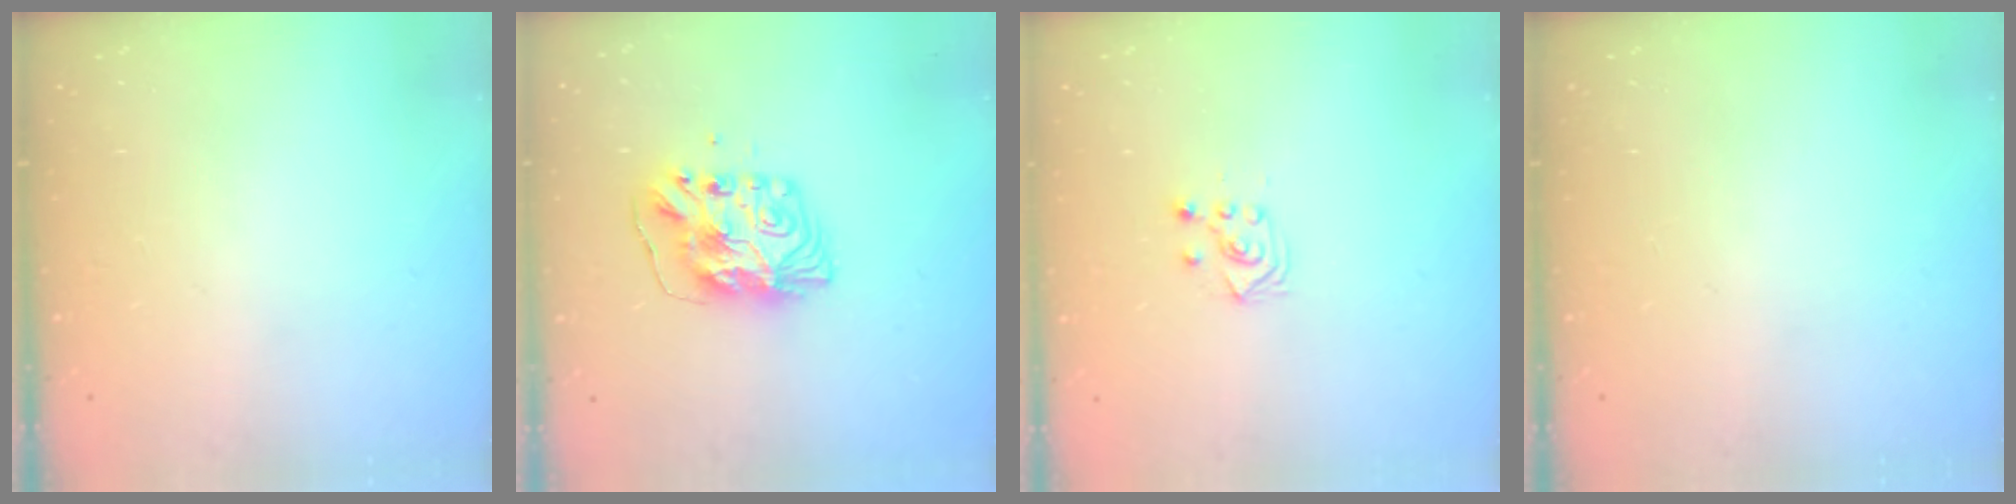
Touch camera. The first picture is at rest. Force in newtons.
{"total": 9.4, "press": 9.4, "slide": 0.8}
{"total": 3.4, "press": 3.3, "slide": 0.9}
{"total": 0.0}